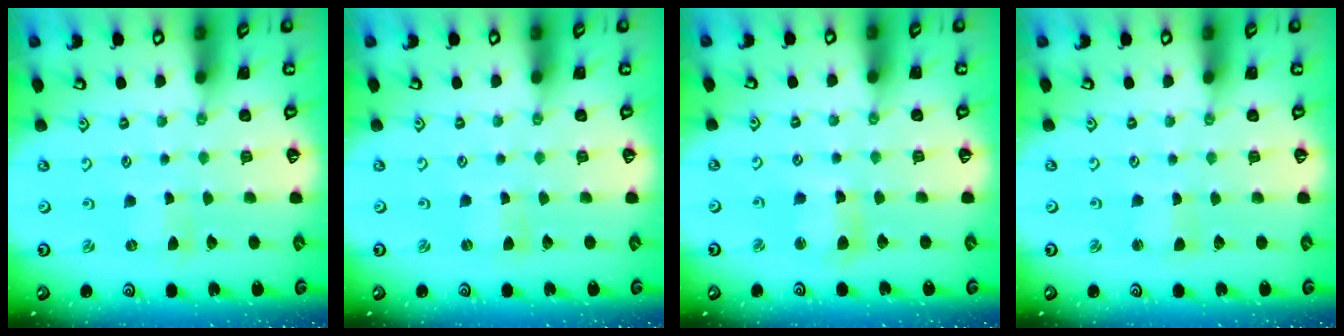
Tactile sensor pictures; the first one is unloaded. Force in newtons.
{"total": 0.0}
{"total": 6.9, "press": 6.8, "slide": 1.0}
{"total": 1.0, "press": 1.0, "slide": 0.0}